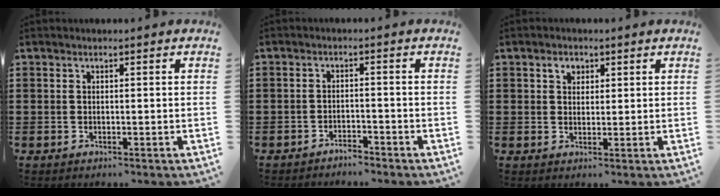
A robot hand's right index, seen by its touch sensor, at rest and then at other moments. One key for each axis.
{"total": 2.0, "fx": -2.0, "fy": 0.2, "fz": 0.0, "tx": -0.007, "ty": 0.002, "tz": -0.044}
{"total": 2.3, "fx": 1.2, "fy": 1.7, "fz": 1.1, "tx": -0.028, "ty": 0.008, "tz": 0.021}